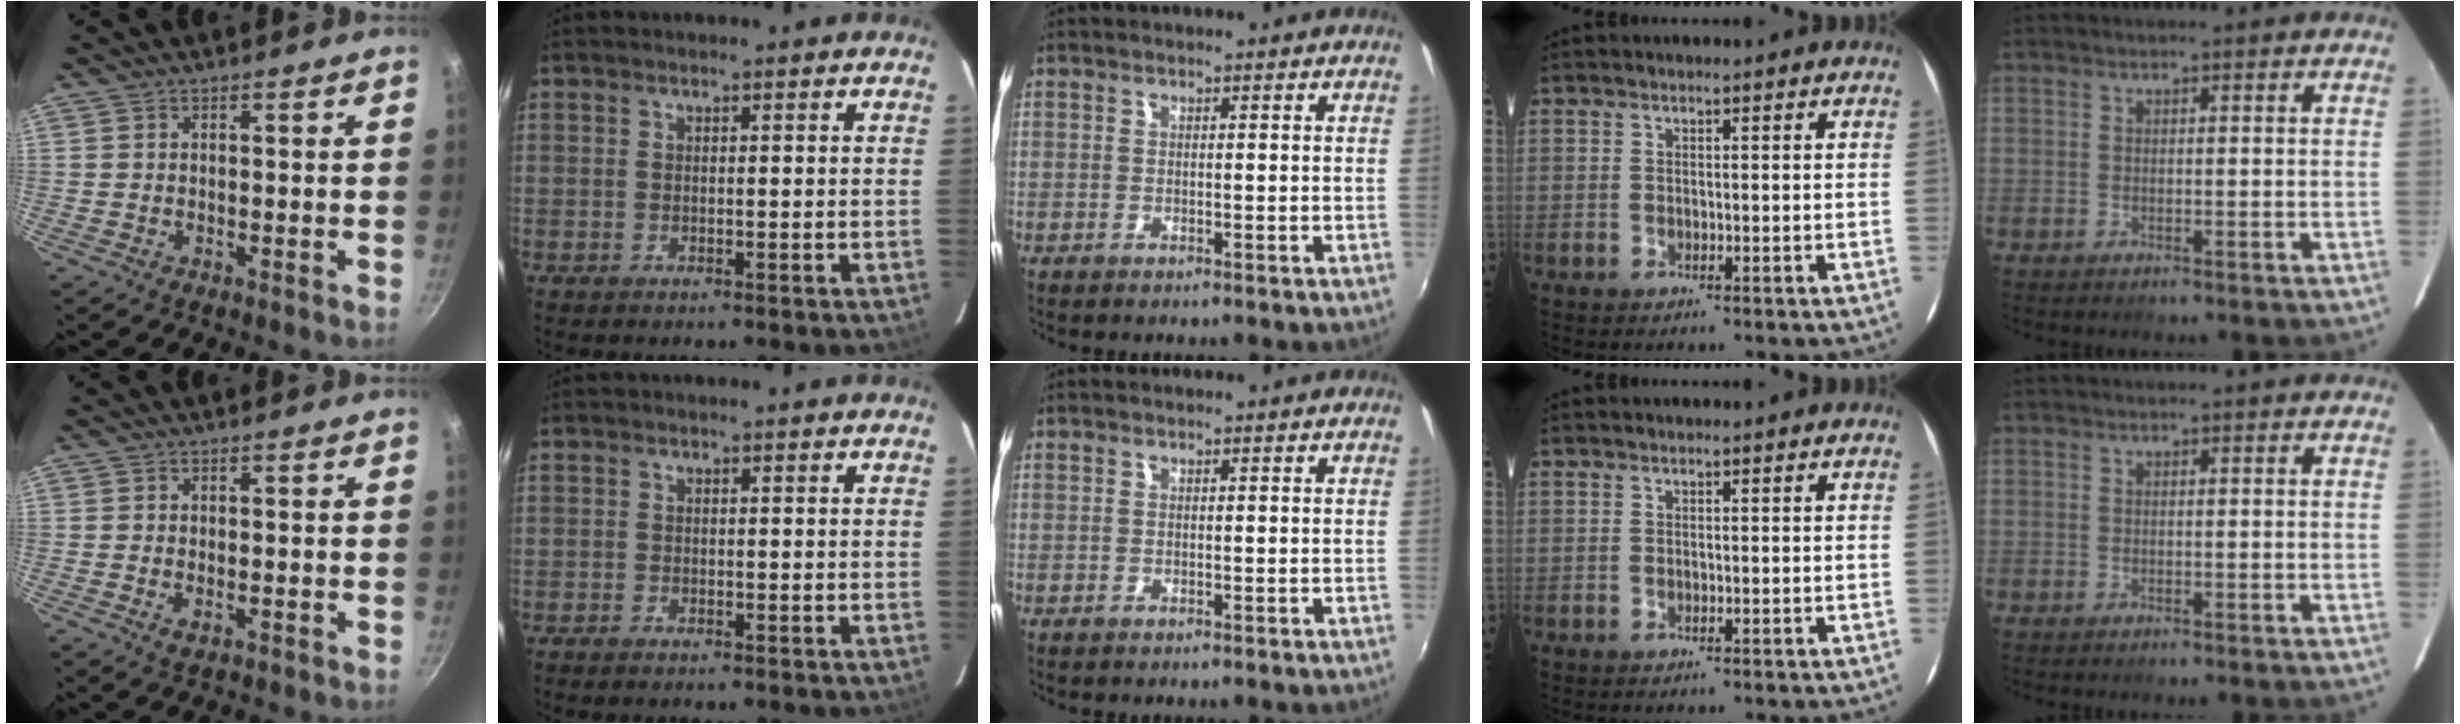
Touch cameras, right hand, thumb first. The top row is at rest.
{"thumb": {"total": 2.0, "force": [-0.7, 1.1, 1.6], "torque": [-0.027, -0.003, -0.011]}, "index": {"total": 1.1, "force": [-0.9, 0.3, 0.4], "torque": [-0.010, -0.002, -0.020]}}